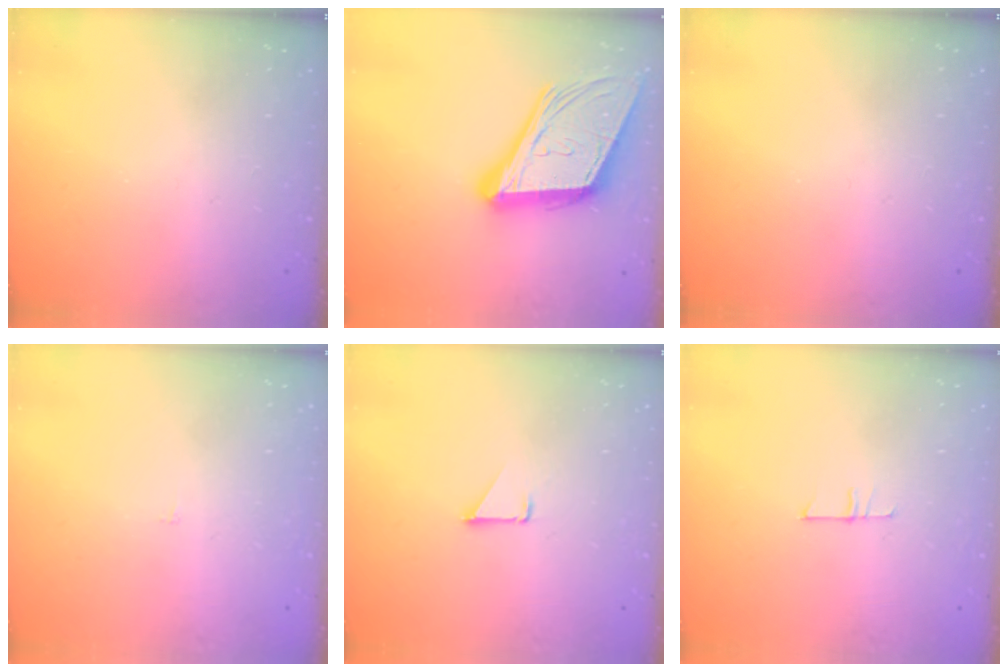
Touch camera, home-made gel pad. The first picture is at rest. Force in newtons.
{"total": 22.1, "press": 21.7, "slide": 4.6}
{"total": 0.0}
{"total": 1.8, "press": 1.8, "slide": 0.1}
{"total": 1.1, "press": 1.1, "slide": 0.1}
{"total": 5.3, "press": 5.3, "slide": 0.4}